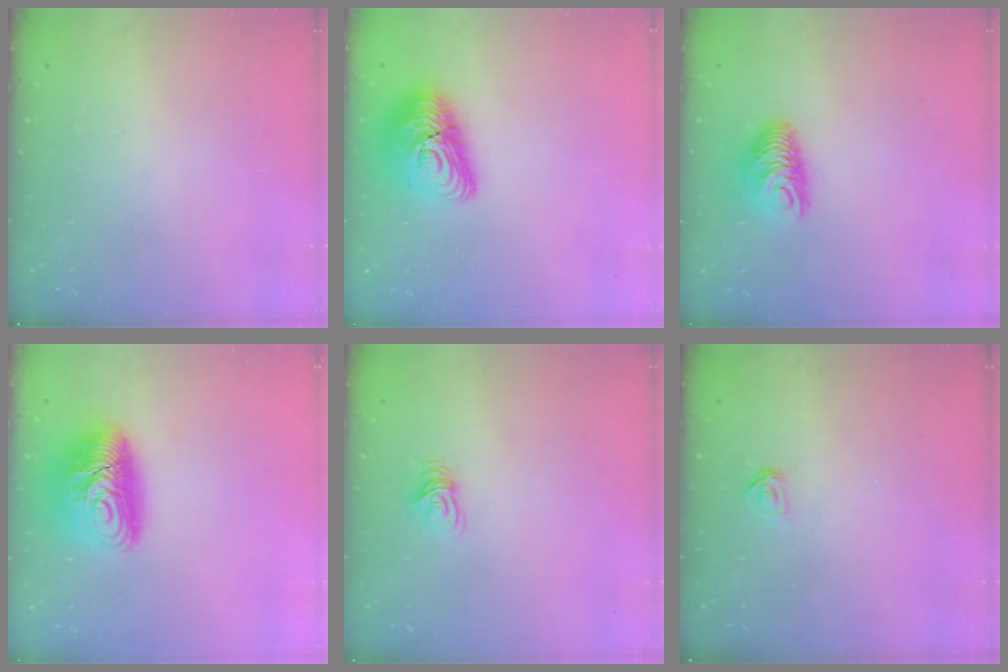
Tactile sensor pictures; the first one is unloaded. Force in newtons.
{"total": 14.7, "press": 14.7, "slide": 0.6}
{"total": 9.4, "press": 9.3, "slide": 0.6}
{"total": 13.2, "press": 13.2, "slide": 1.0}
{"total": 5.5, "press": 5.4, "slide": 0.6}
{"total": 2.1, "press": 2.1, "slide": 0.1}